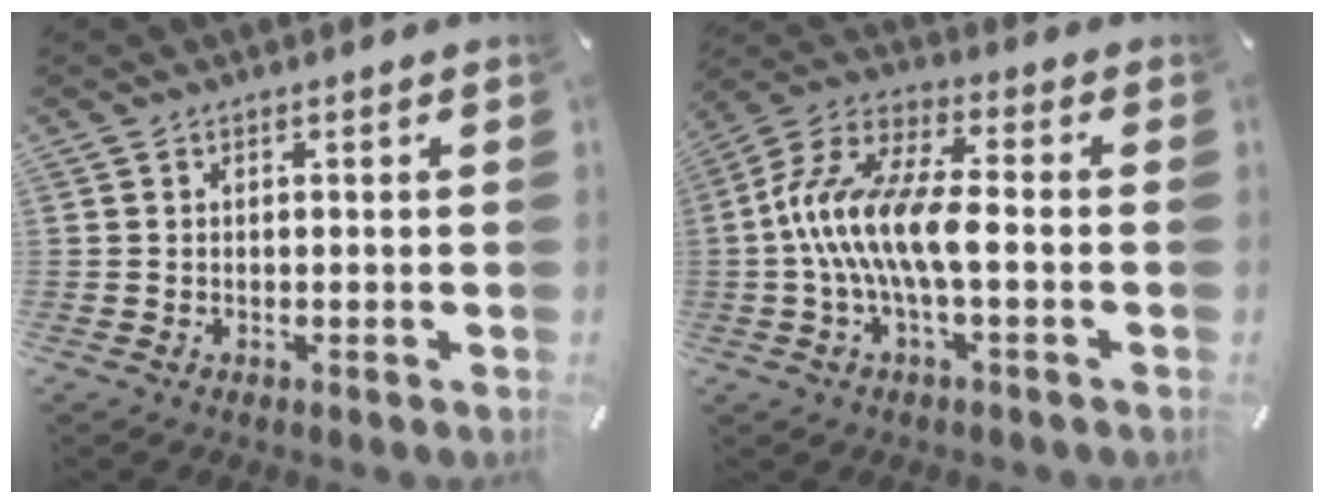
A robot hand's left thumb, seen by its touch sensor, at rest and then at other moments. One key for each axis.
{"total": 14.2, "fx": -2.3, "fy": 5.1, "fz": 13.0, "tx": -0.266, "ty": -0.003, "tz": -0.045}